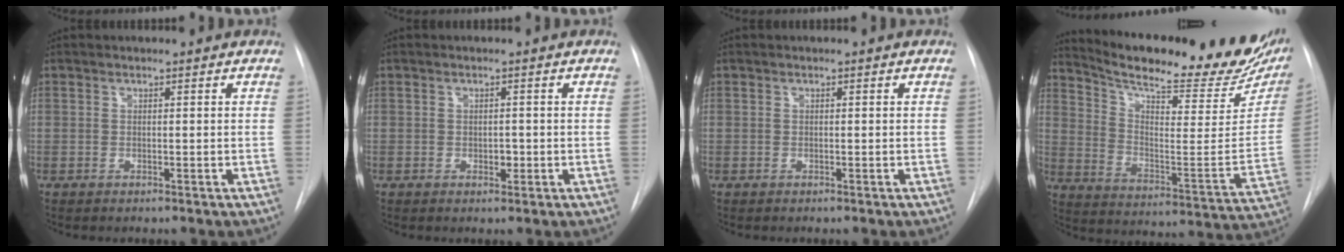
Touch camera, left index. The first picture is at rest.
{"total": 1.2, "force": [-0.2, 0.8, 0.8], "torque": [-0.010, 0.000, -0.002]}
{"total": 0.0}
{"total": 27.1, "force": [22.6, 5.4, 13.8], "torque": [-0.211, -0.055, 0.302]}